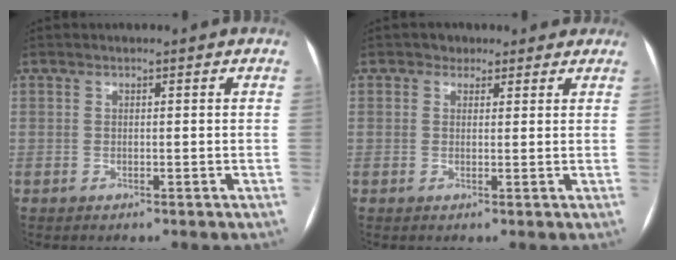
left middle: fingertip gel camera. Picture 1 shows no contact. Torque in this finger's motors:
{"motor_torque": [-0.22, 0.02, -0.03, -0.01]}